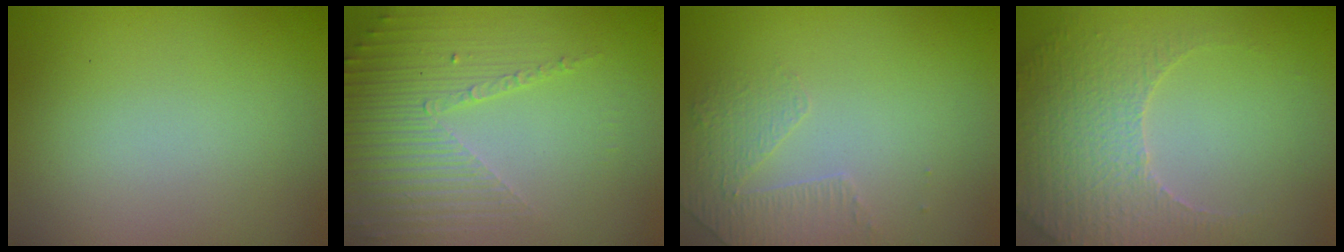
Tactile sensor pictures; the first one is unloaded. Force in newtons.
{"total": 5.2, "press": 3.2, "slide": 4.0}
{"total": 1.6, "press": 1.2, "slide": 1.1}
{"total": 3.8, "press": 3.6, "slide": 1.2}